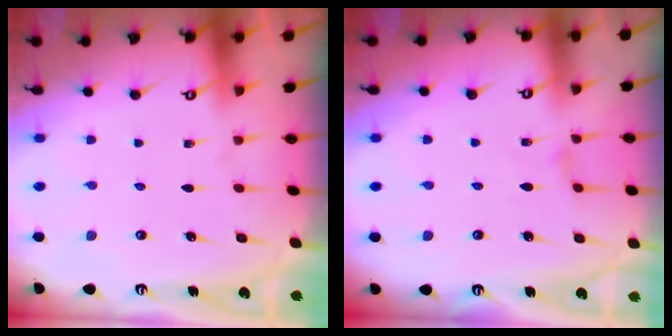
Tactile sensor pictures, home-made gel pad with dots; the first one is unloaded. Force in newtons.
{"total": 1.3, "press": 1.2, "slide": 0.3}